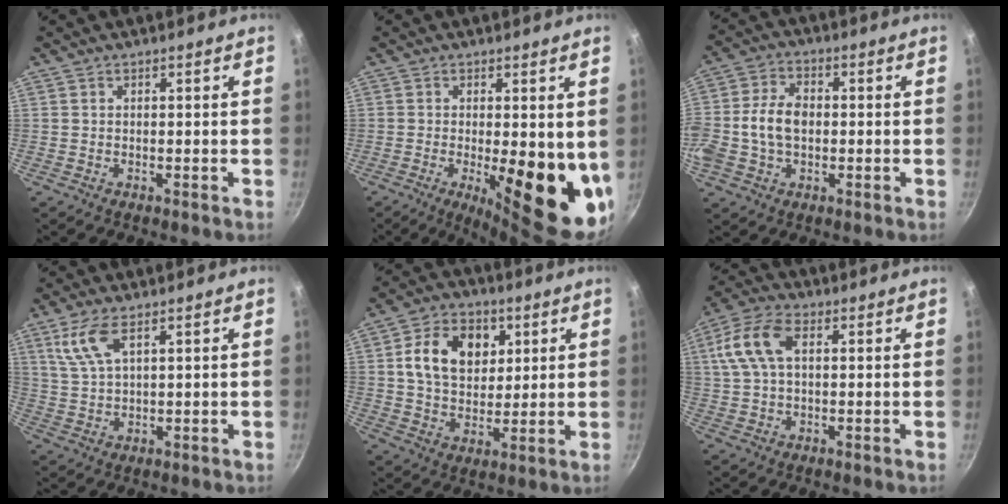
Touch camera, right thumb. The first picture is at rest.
{"total": 15.6, "force": [-1.7, 5.2, 14.6], "torque": [-0.172, -0.028, -0.013]}
{"total": 10.6, "force": [-0.7, 7.4, 7.6], "torque": [-0.140, 0.027, -0.022]}
{"total": 6.9, "force": [3.4, 2.7, 5.4], "torque": [-0.115, -0.006, 0.074]}
{"total": 13.3, "force": [3.8, 9.7, 8.3], "torque": [-0.113, -0.003, 0.057]}
{"total": 10.3, "force": [2.4, 5.9, 8.1], "torque": [-0.164, 0.020, 0.036]}